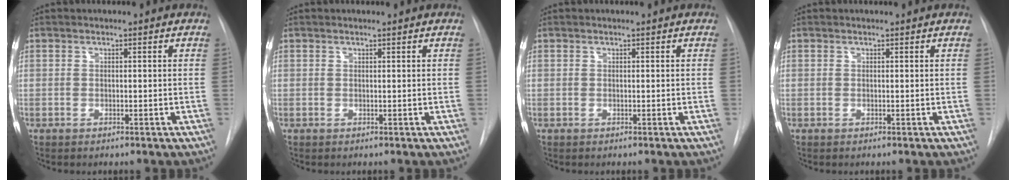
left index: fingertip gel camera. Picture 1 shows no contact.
{"total": 0.0}
{"total": 0.0}
{"total": 0.0}